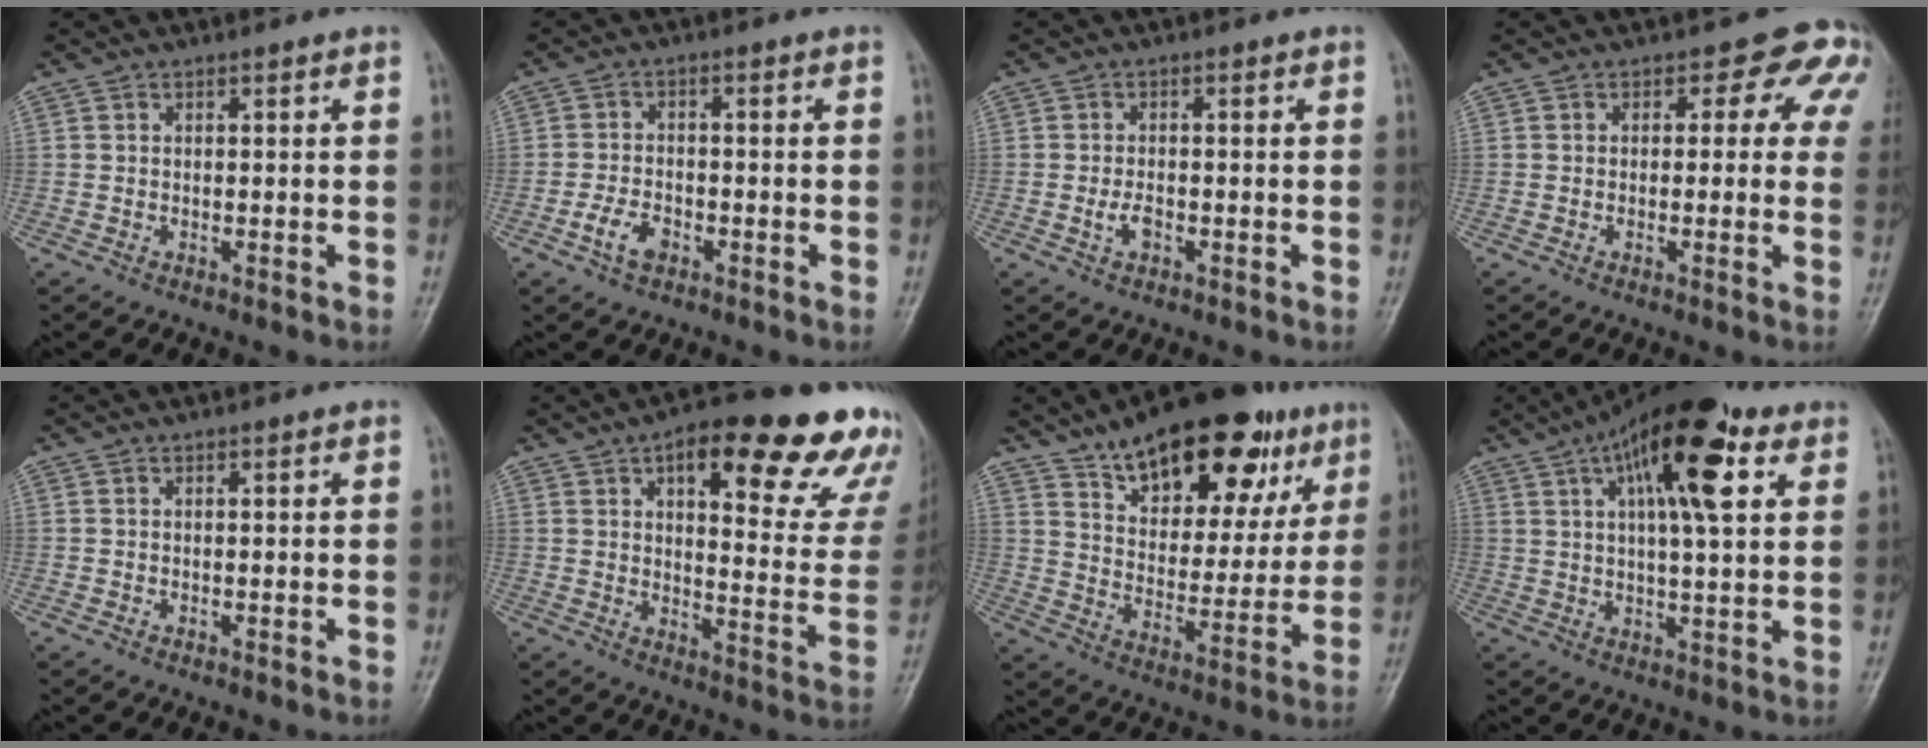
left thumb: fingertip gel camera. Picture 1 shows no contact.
{"total": 4.4, "force": [-2.3, 2.7, 2.5], "torque": [-0.042, 0.015, -0.046]}
{"total": 2.4, "force": [-1.0, 1.5, 1.6], "torque": [-0.028, 0.006, -0.019]}
{"total": 6.7, "force": [2.3, 4.7, 4.2], "torque": [0.005, 0.002, 0.006]}
{"total": 0.0}
{"total": 25.6, "force": [15.3, 8.9, 18.5], "torque": [-0.191, -0.045, 0.189]}
{"total": 24.9, "force": [15.0, 11.4, 16.3], "torque": [-0.194, -0.032, 0.231]}
{"total": 17.3, "force": [7.3, 5.9, 14.5], "torque": [-0.205, 0.002, 0.108]}